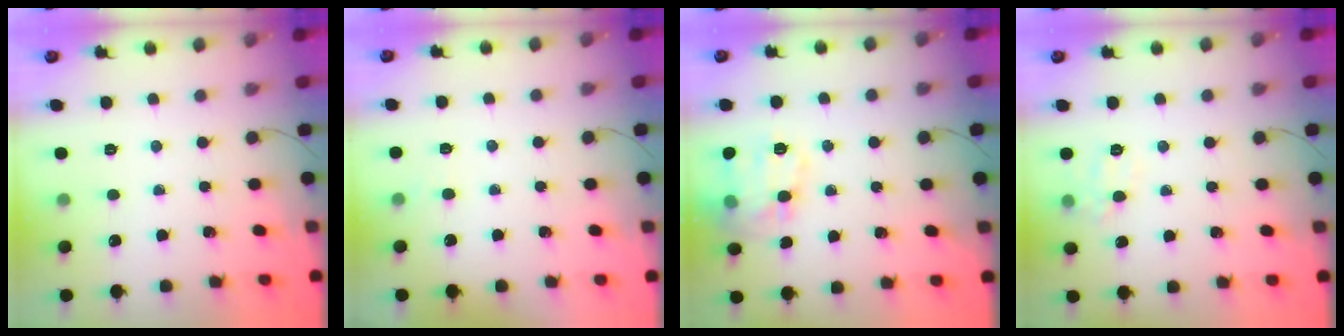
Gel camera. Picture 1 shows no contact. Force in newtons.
{"total": 3.1, "press": 2.8, "slide": 1.2}
{"total": 15.0, "press": 15.0, "slide": 0.8}
{"total": 8.0, "press": 7.9, "slide": 1.5}